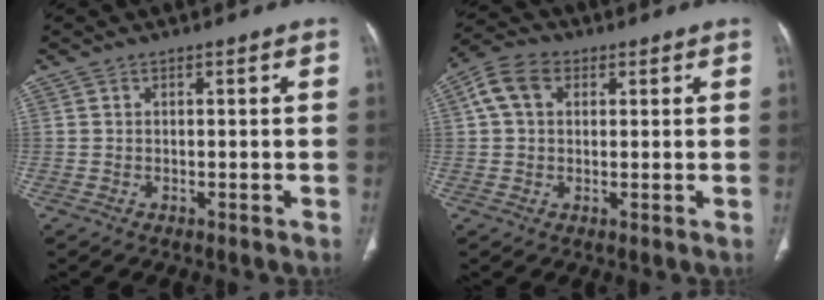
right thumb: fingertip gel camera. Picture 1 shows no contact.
{"total": 6.8, "force": [2.0, 4.9, 4.3], "torque": [-0.081, 0.018, 0.032]}